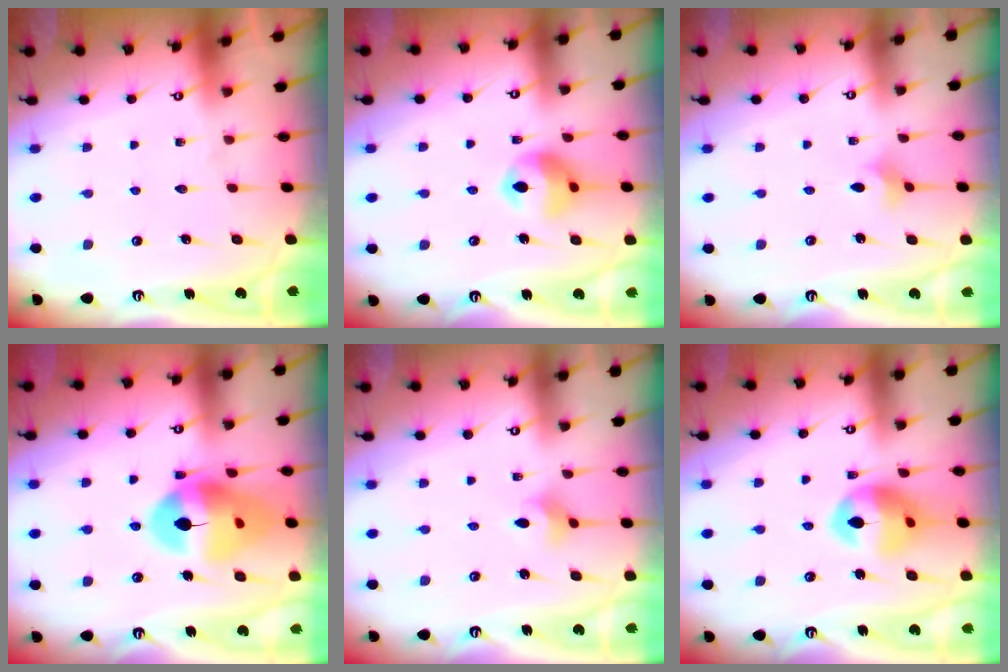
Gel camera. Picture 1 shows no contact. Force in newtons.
{"total": 11.2, "press": 11.1, "slide": 1.5}
{"total": 2.5, "press": 2.5, "slide": 0.4}
{"total": 16.9, "press": 16.8, "slide": 2.0}
{"total": 2.9, "press": 2.9, "slide": 0.7}
{"total": 13.4, "press": 13.3, "slide": 1.9}